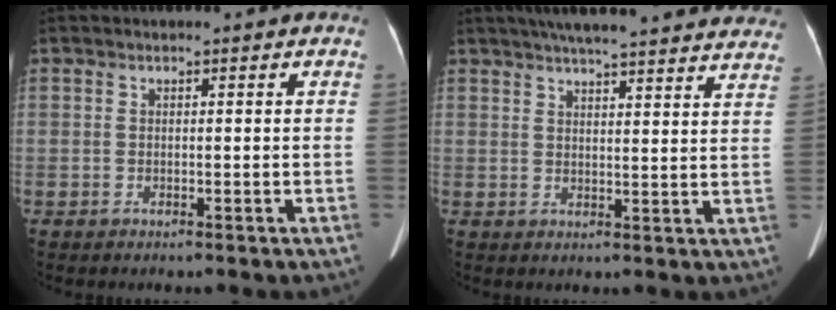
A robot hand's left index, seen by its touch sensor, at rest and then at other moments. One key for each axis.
{"total": 25.8, "fx": 23.0, "fy": 3.1, "fz": 11.3, "tx": -0.168, "ty": -0.001, "tz": 0.278}